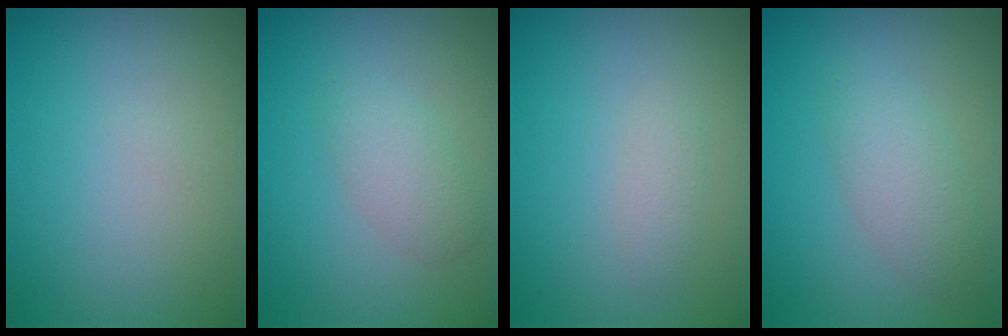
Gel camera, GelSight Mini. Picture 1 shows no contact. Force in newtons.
{"total": 2.2, "press": 2.2, "slide": 0.0}
{"total": 1.1, "press": 1.1, "slide": 0.1}
{"total": 2.8, "press": 2.8, "slide": 0.0}